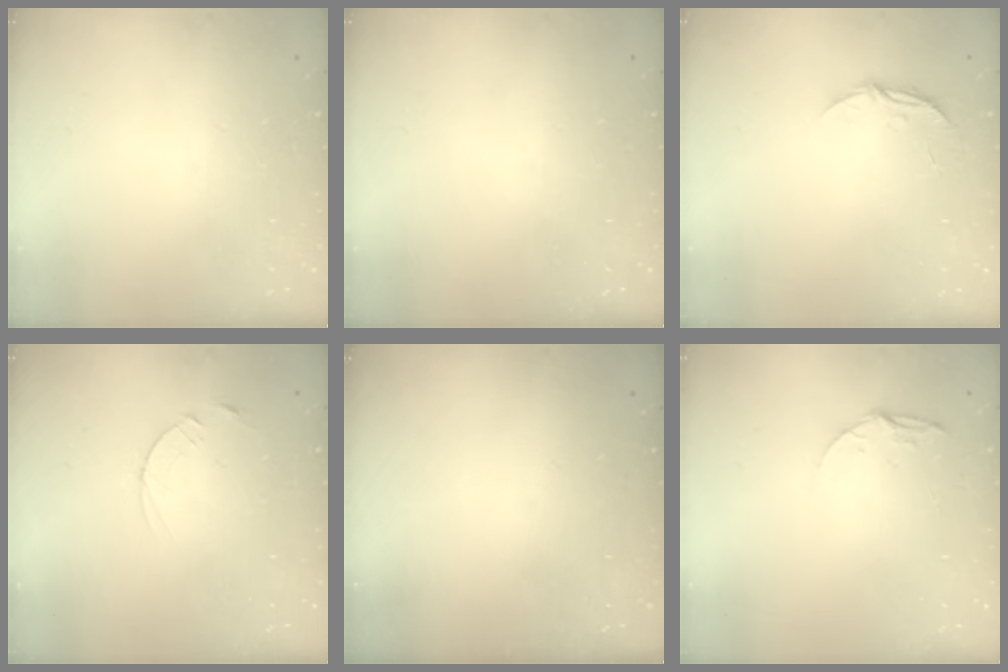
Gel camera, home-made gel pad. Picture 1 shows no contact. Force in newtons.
{"total": 0.0}
{"total": 5.3, "press": 5.3, "slide": 0.5}
{"total": 2.5, "press": 2.5, "slide": 0.3}
{"total": 0.0}
{"total": 5.3, "press": 5.3, "slide": 0.5}